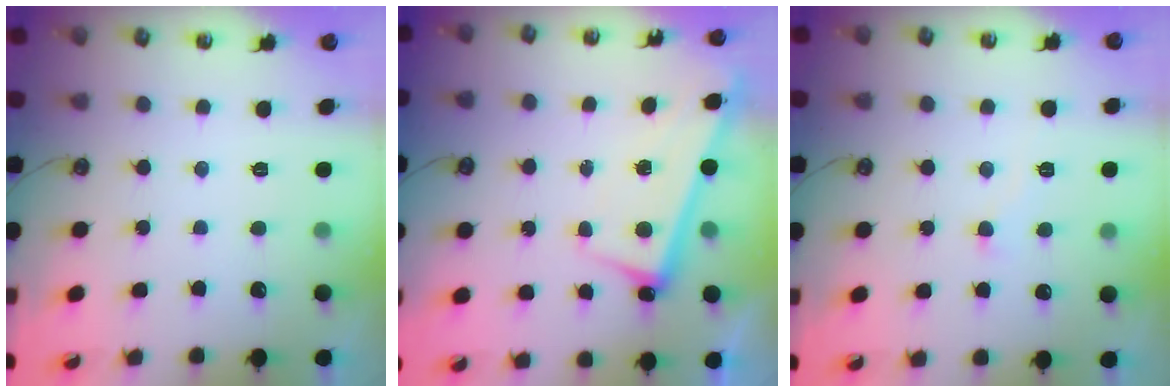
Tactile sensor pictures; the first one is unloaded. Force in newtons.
{"total": 2.6, "press": 2.5, "slide": 0.7}
{"total": 2.5, "press": 2.4, "slide": 0.7}